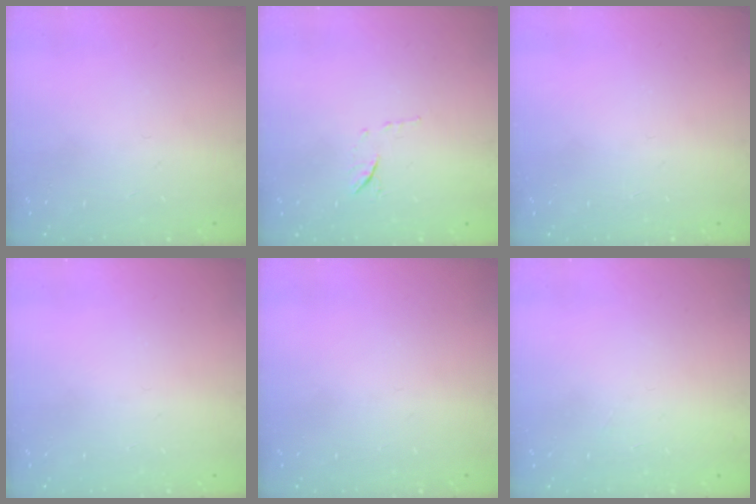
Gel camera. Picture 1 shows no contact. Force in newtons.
{"total": 6.1, "press": 5.9, "slide": 1.5}
{"total": 0.0}
{"total": 0.0}
{"total": 0.0}
{"total": 4.9, "press": 4.8, "slide": 0.5}